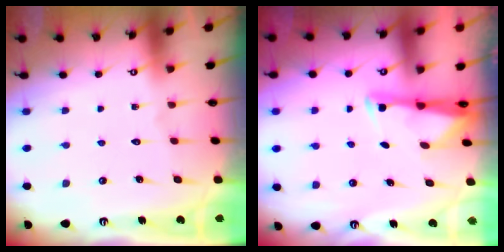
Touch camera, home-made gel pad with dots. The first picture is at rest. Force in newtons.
{"total": 2.9, "press": 2.9, "slide": 0.5}